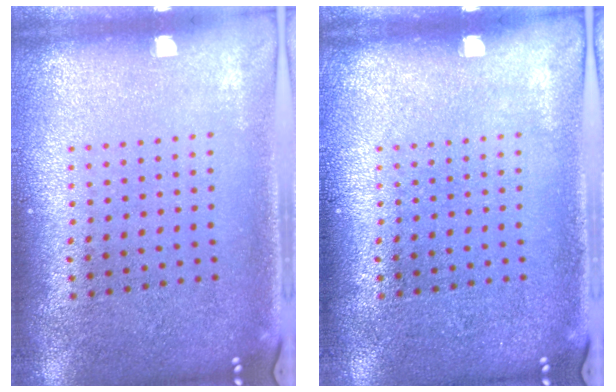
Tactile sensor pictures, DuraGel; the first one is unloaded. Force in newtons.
{"total": 0.0}